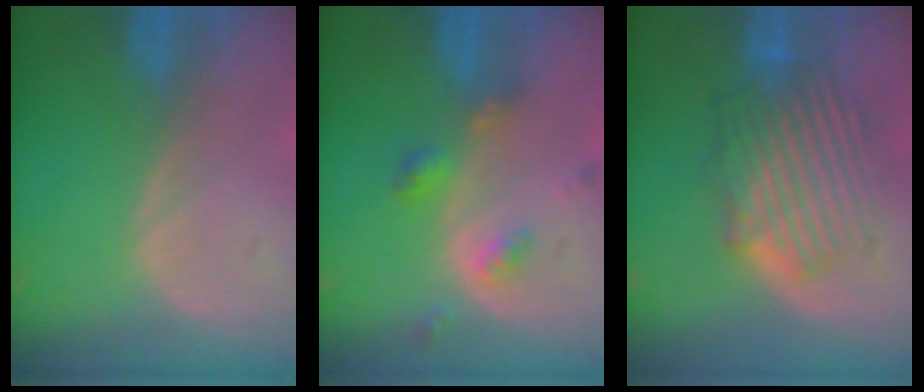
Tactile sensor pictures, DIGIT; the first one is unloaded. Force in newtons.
{"total": 4.6, "press": 4.1, "slide": 2.1}
{"total": 8.4, "press": 8.1, "slide": 2.2}